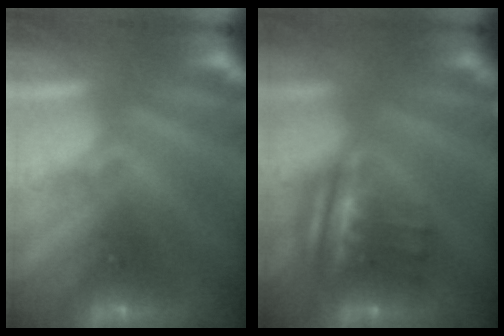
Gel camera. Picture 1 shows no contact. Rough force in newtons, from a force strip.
{"total": 8.1}